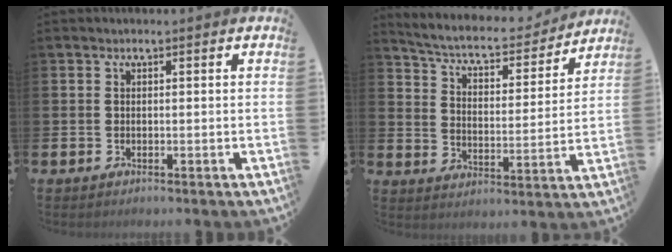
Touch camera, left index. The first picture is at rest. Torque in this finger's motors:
{"motor_torque": [0.97, -1.17, 0.16, 0.08]}